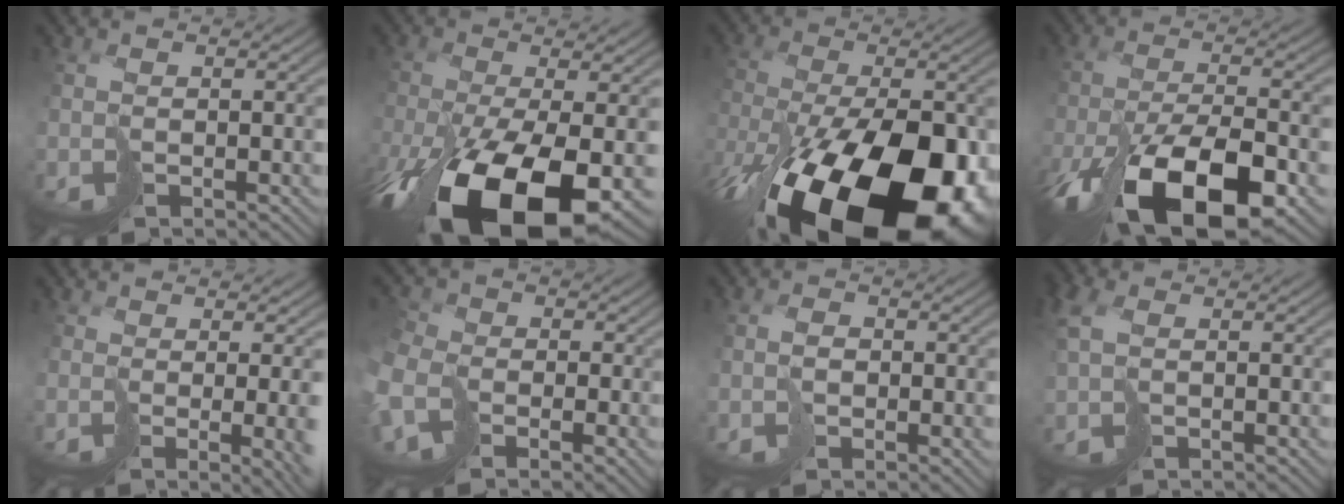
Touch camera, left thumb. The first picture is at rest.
{"total": 15.4, "force": [-6.9, 5.7, 12.5], "torque": [-0.261, -0.046, -0.103]}
{"total": 19.4, "force": [-10.8, 8.8, 13.5], "torque": [-0.233, -0.091, -0.126]}
{"total": 15.4, "force": [-8.3, 5.7, 11.7], "torque": [-0.225, -0.031, -0.135]}
{"total": 6.2, "force": [-0.9, 1.8, 5.9], "torque": [-0.061, -0.025, 0.026]}
{"total": 8.9, "force": [-3.8, 6.2, 5.0], "torque": [-0.159, -0.038, -0.068]}
{"total": 0.0}
{"total": 3.6, "force": [0.4, 2.5, 2.6], "torque": [-0.087, -0.003, 0.010]}